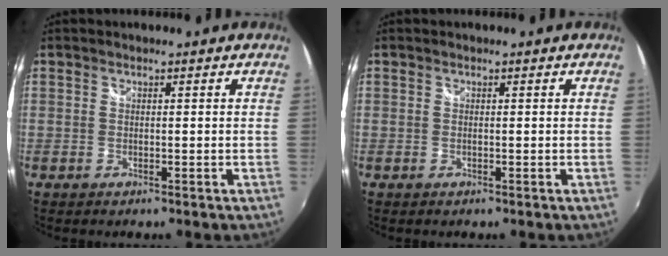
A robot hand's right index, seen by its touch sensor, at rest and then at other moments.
{"total": 0.0}